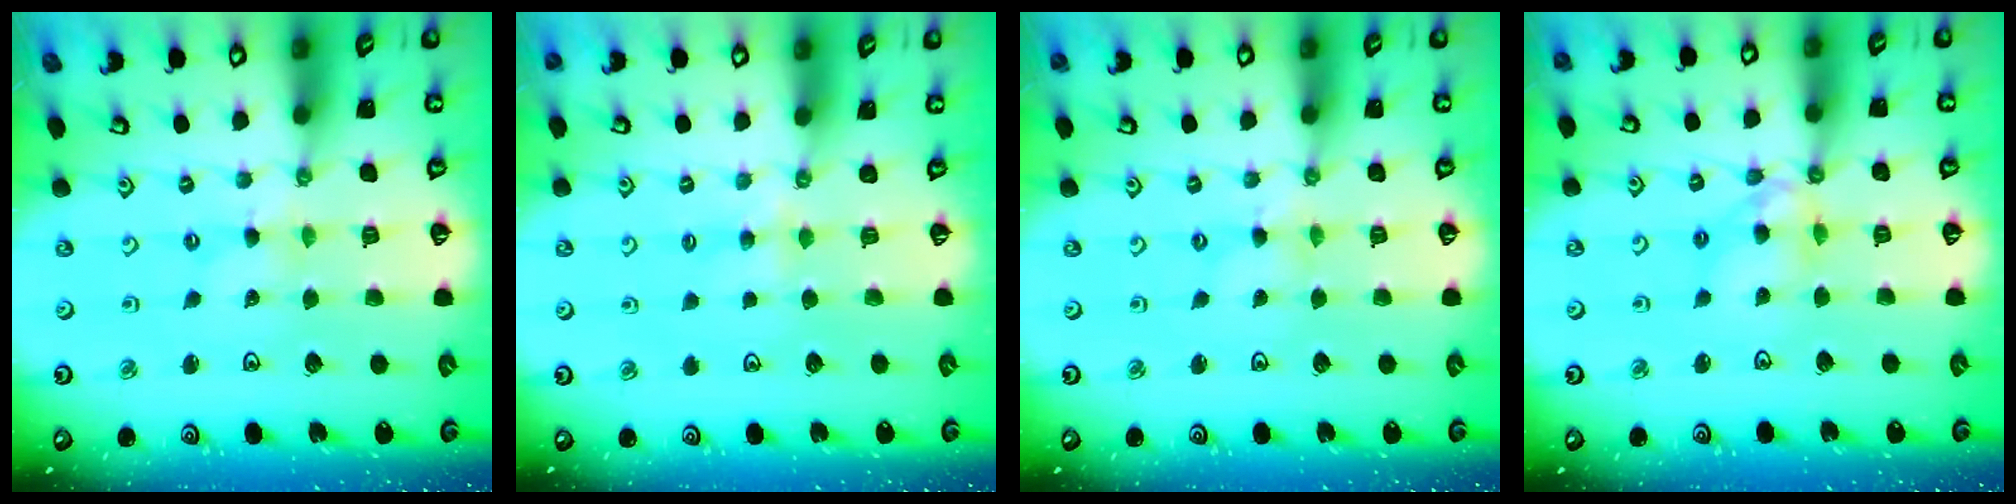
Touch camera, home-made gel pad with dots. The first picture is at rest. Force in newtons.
{"total": 3.6, "press": 3.6, "slide": 0.4}
{"total": 0.0}
{"total": 10.1, "press": 10.0, "slide": 1.0}